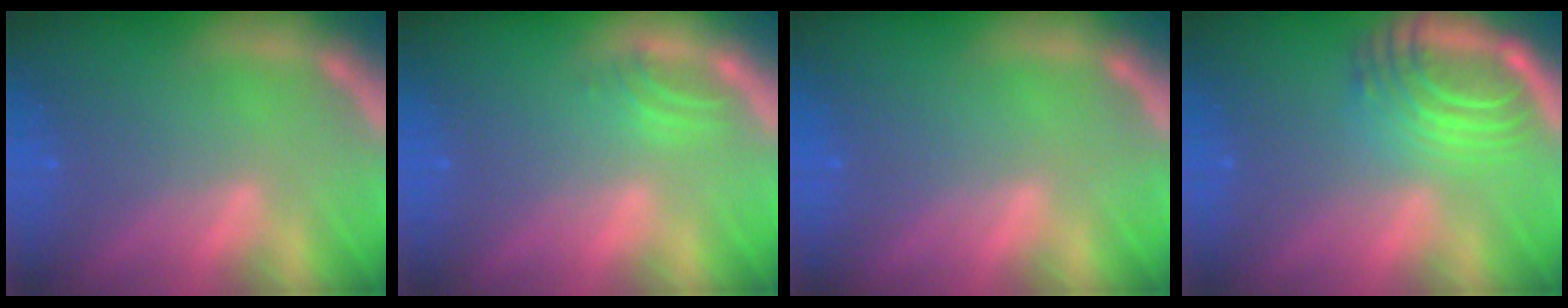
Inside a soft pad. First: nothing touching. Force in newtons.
{"total": 1.5}
{"total": 0.0}
{"total": 7.1}